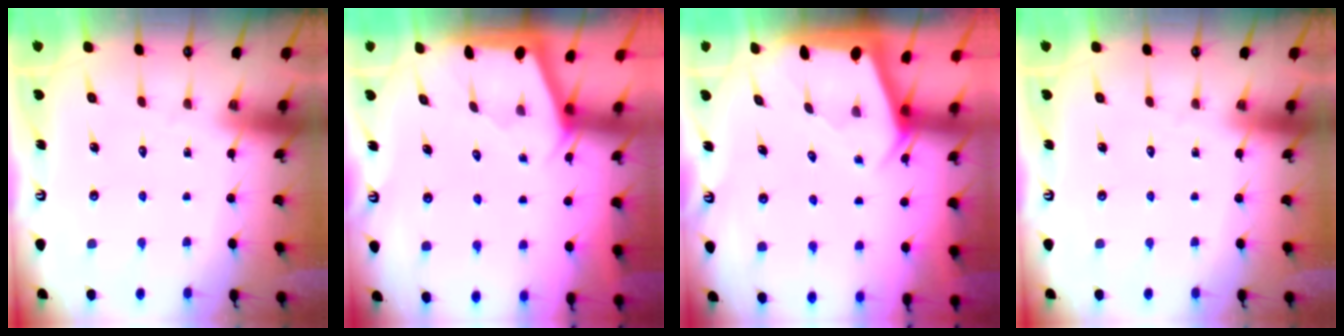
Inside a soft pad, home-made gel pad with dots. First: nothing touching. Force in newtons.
{"total": 2.8, "press": 2.8, "slide": 0.1}
{"total": 1.9, "press": 1.9, "slide": 0.3}
{"total": 0.0}